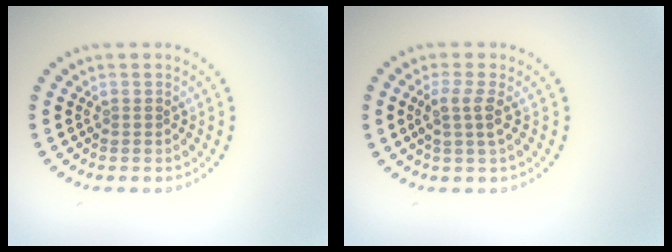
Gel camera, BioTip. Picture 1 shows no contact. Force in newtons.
{"total": 2.0, "press": 1.6, "slide": 1.2}